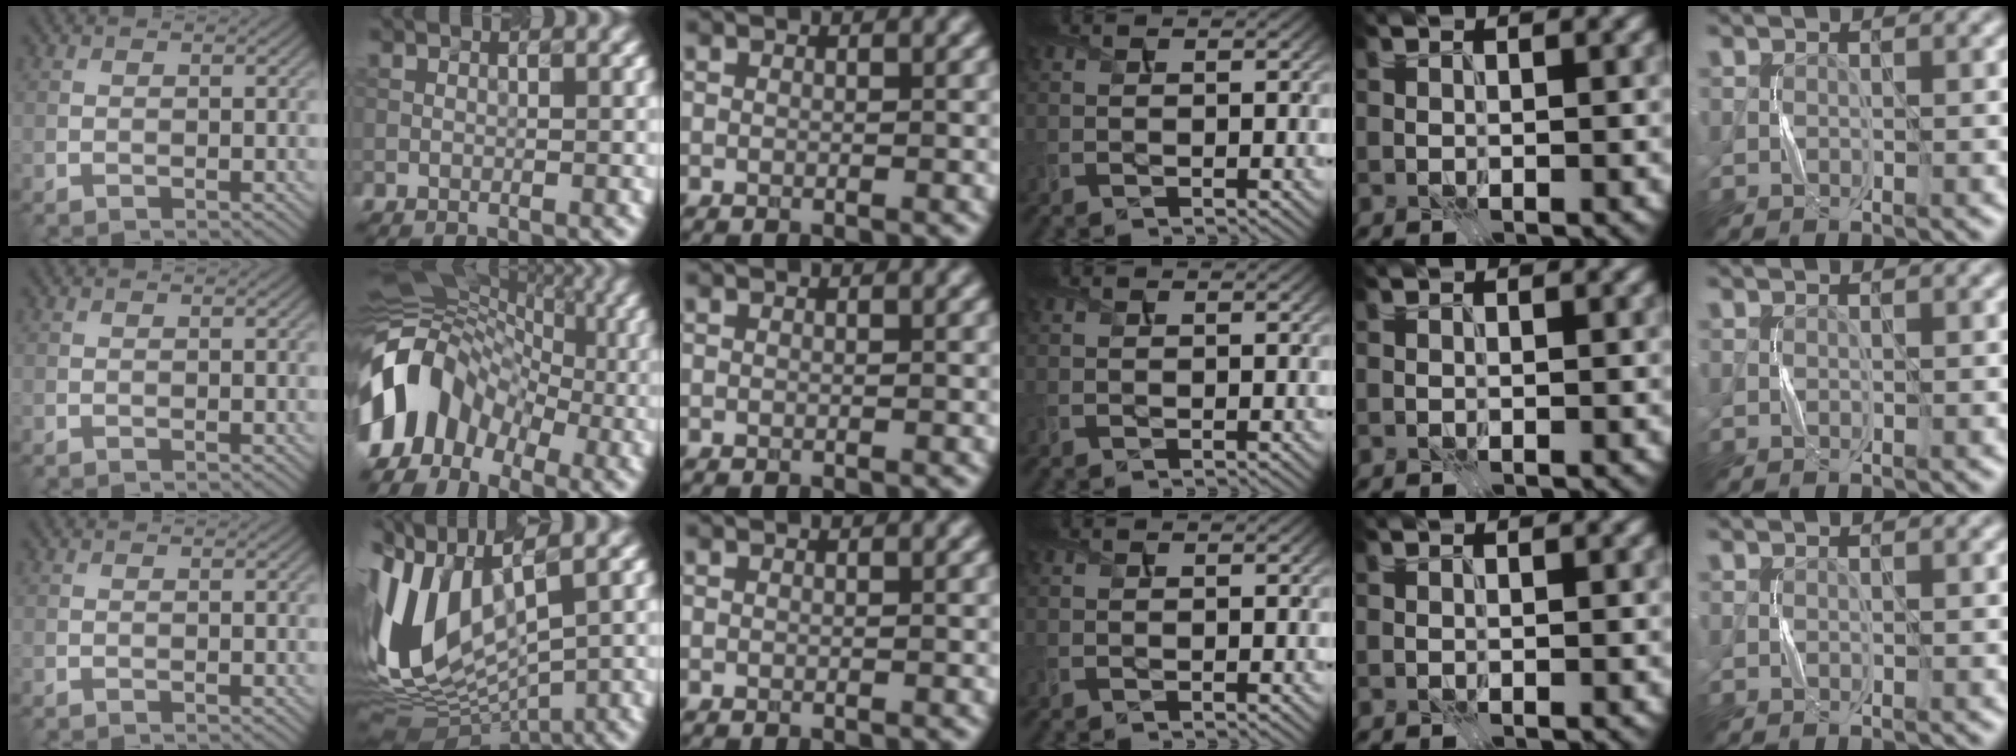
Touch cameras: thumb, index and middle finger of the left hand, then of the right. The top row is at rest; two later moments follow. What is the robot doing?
{"motion": "press", "object": "sticky note"}